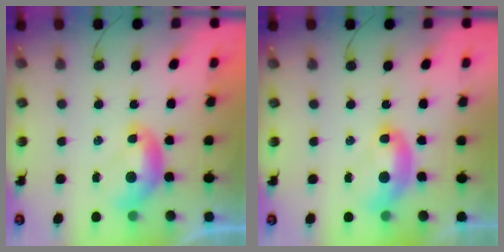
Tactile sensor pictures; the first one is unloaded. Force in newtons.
{"total": 2.6, "press": 2.6, "slide": 0.6}